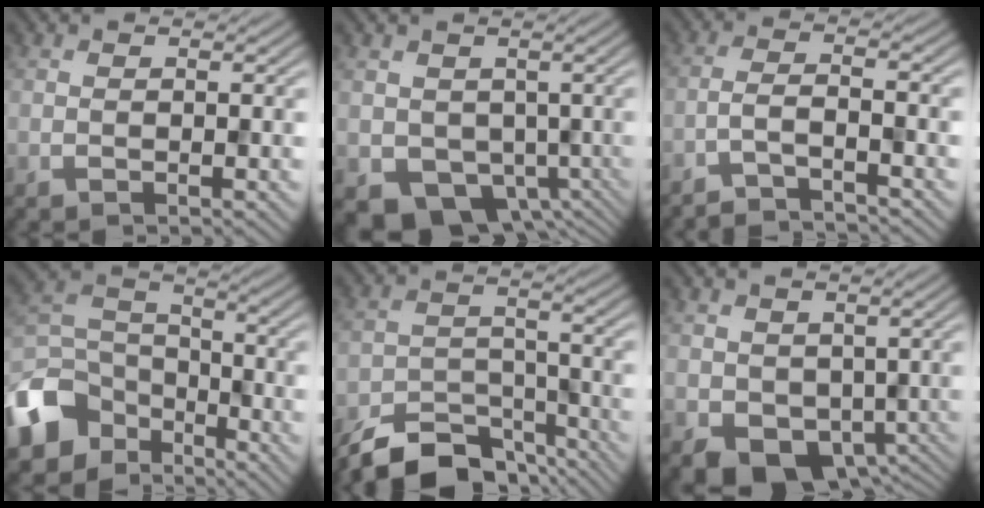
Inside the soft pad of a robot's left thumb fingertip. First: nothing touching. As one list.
[{"total": 5.8, "force": [-1.3, 5.0, 2.7], "torque": [-0.053, -0.034, -0.013]}, {"total": 3.5, "force": [-3.0, 0.5, 1.7], "torque": [-0.013, 0.007, -0.070]}, {"total": 11.2, "force": [-7.7, 7.2, 3.9], "torque": [-0.108, -0.018, -0.159]}, {"total": 9.3, "force": [-8.0, 3.5, 3.1], "torque": [-0.050, -0.014, -0.140]}, {"total": 5.4, "force": [-0.8, 4.6, 2.8], "torque": [-0.052, -0.033, -0.002]}]